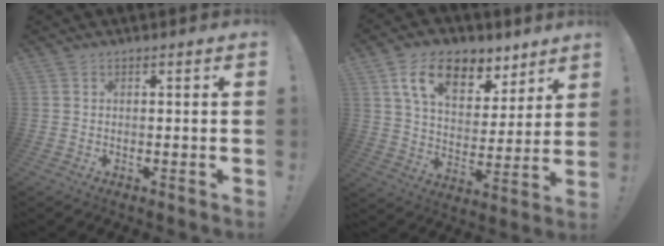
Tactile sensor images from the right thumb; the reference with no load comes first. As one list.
[{"total": 16.4, "force": [9.5, 9.4, 9.5], "torque": [-0.157, -0.043, 0.171]}]